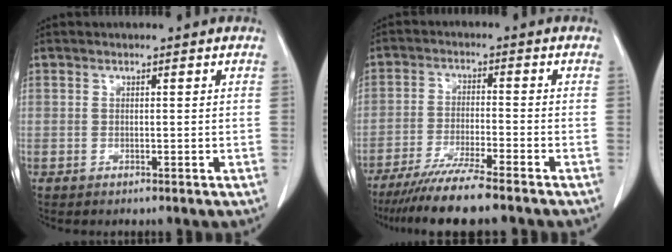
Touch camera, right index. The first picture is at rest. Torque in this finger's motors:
{"motor_torque": [0.43, -0.43, 0.32, 0.10]}